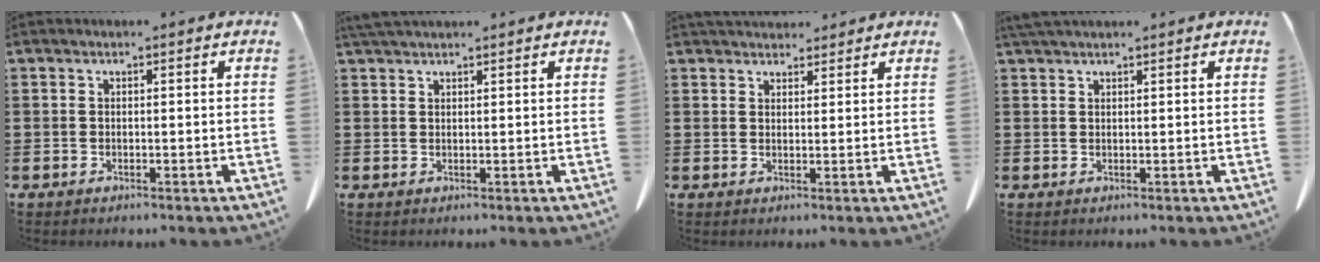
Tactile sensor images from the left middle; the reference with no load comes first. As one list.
[{"total": 2.0, "force": [1.8, 0.3, 0.8], "torque": [-0.020, 0.001, 0.036]}, {"total": 2.9, "force": [2.8, 0.8, 0.1], "torque": [-0.002, -0.008, 0.054]}, {"total": 1.8, "force": [1.6, 0.2, 0.7], "torque": [-0.018, 0.000, 0.032]}]